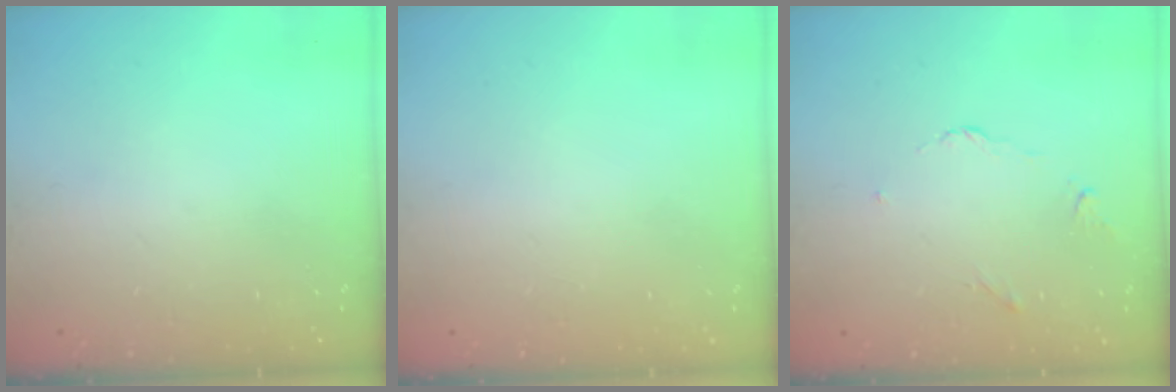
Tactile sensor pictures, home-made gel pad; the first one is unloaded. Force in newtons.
{"total": 1.9, "press": 1.9, "slide": 0.1}
{"total": 2.6, "press": 2.5, "slide": 0.6}